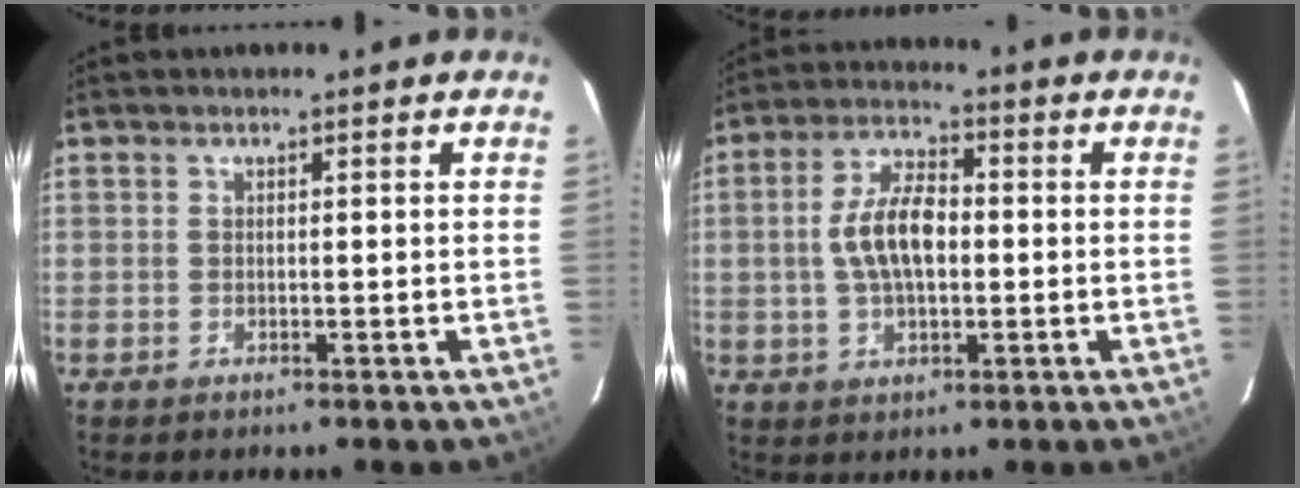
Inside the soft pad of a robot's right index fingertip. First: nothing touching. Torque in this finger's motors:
{"motor_torque": [0.26, -0.03, 0.46, 0.09]}